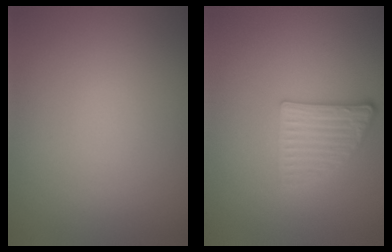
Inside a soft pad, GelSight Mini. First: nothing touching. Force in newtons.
{"total": 2.6, "press": 2.3, "slide": 1.2}